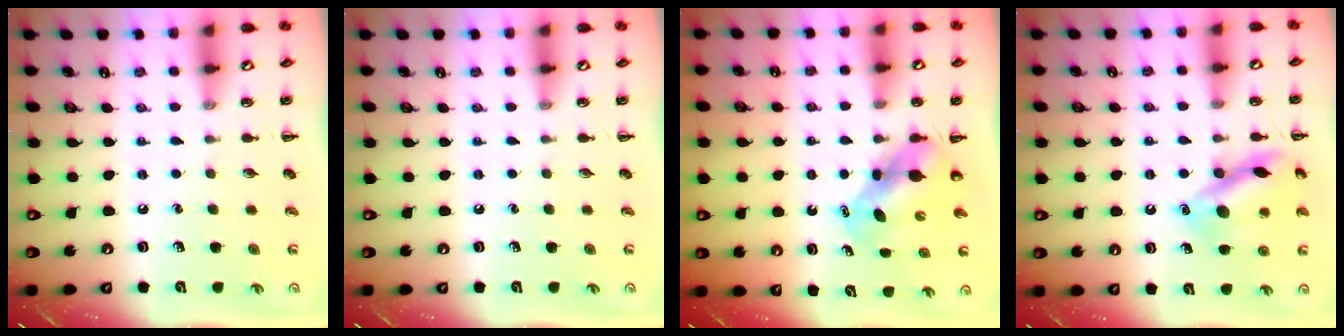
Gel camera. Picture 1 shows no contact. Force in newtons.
{"total": 0.0}
{"total": 5.1, "press": 5.1, "slide": 0.5}
{"total": 13.5, "press": 13.4, "slide": 1.6}